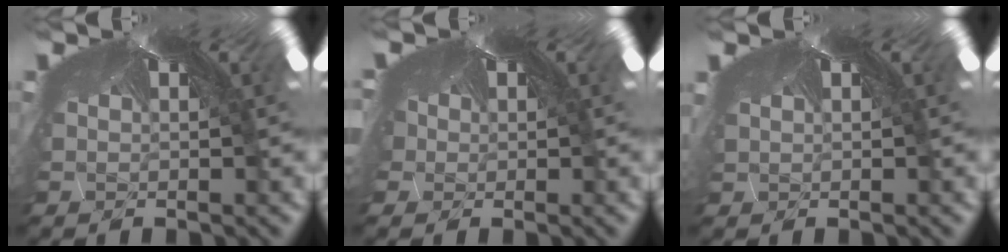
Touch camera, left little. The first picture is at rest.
{"total": 2.2, "force": [-1.6, 0.8, 1.3], "torque": [-0.034, -0.010, -0.011]}
{"total": 0.5, "force": [-0.5, 0.1, -0.1], "torque": [-0.005, -0.009, 0.004]}